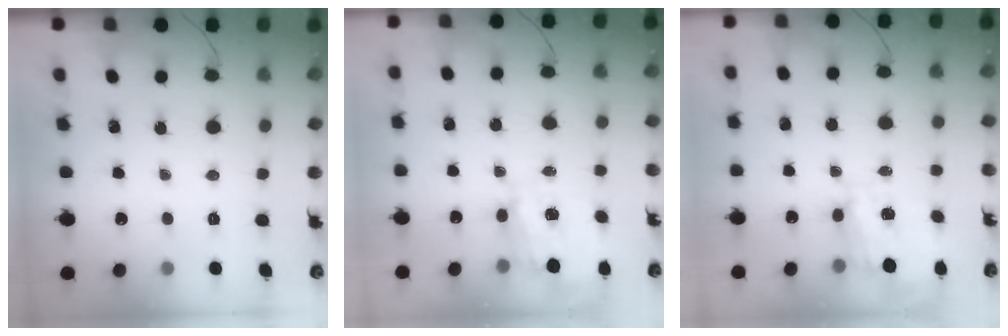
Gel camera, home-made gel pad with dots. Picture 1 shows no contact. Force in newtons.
{"total": 3.4, "press": 3.3, "slide": 1.0}
{"total": 3.4, "press": 3.3, "slide": 1.0}